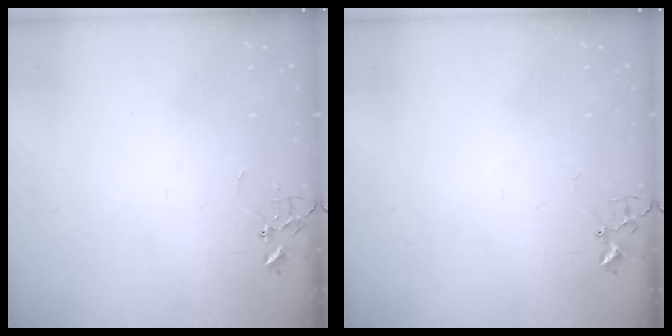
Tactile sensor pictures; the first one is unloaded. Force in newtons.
{"total": 3.0, "press": 2.9, "slide": 0.4}